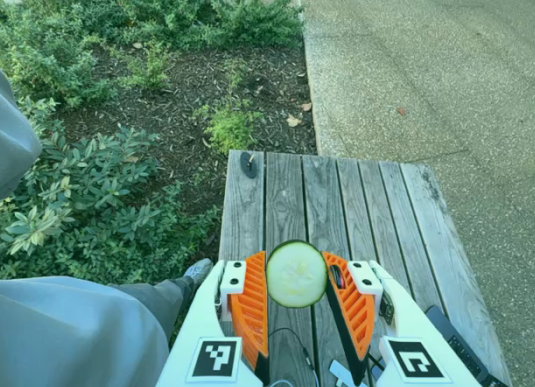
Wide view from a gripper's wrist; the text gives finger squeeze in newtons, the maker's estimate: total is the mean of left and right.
{"total": 6.5, "left": 6.3, "right": 6.7}